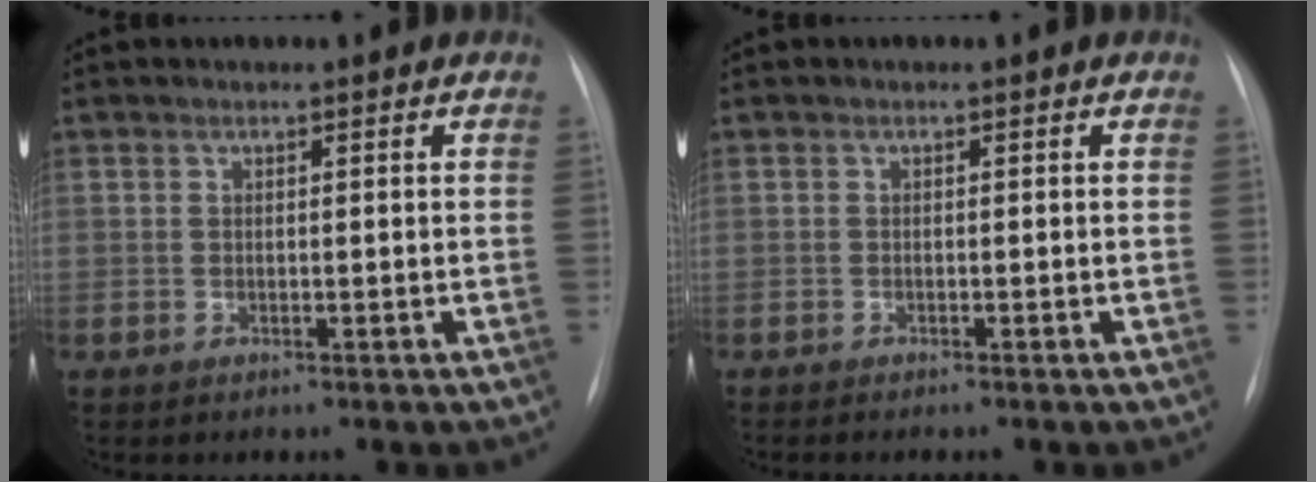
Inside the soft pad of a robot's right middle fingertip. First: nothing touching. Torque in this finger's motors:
{"motor_torque": [0.20, -0.24, 0.04, 0.01]}